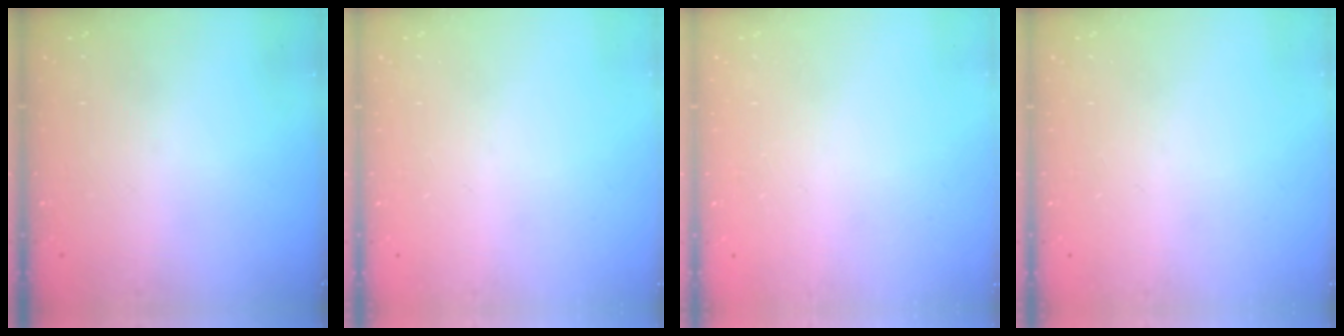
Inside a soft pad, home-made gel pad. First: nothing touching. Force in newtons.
{"total": 0.0}
{"total": 2.6, "press": 2.6, "slide": 0.2}
{"total": 0.0}